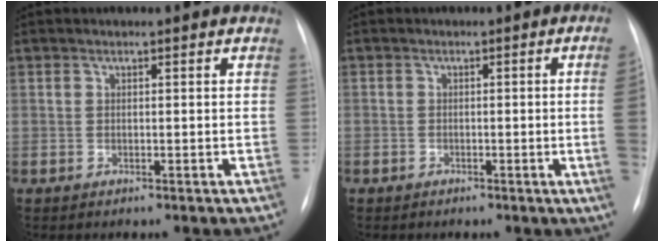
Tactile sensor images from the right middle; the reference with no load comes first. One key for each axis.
{"total": 3.9, "fx": -0.8, "fy": -0.8, "fz": 3.7, "tx": -0.042, "ty": -0.002, "tz": -0.014}